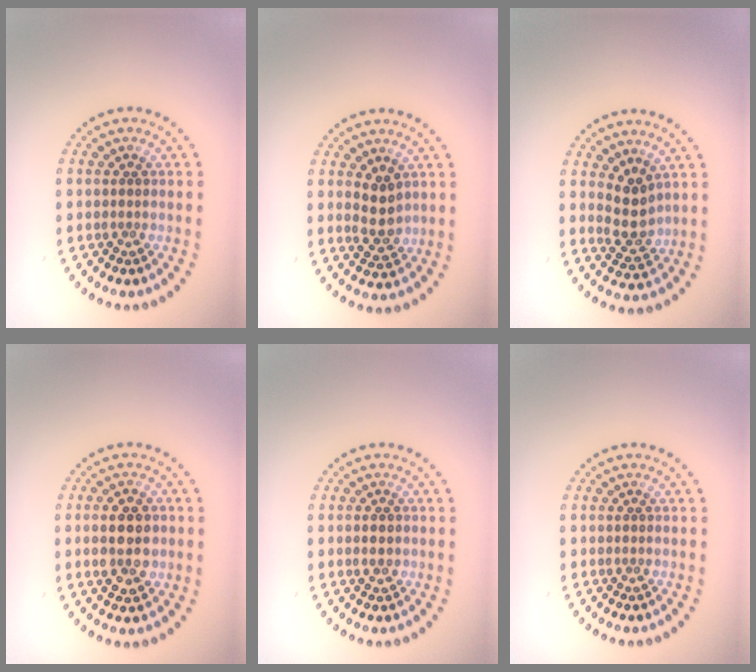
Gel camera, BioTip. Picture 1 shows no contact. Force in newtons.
{"total": 2.6, "press": 2.5, "slide": 0.8}
{"total": 2.8, "press": 2.6, "slide": 1.2}
{"total": 4.5, "press": 4.5, "slide": 0.2}
{"total": 1.5, "press": 1.5, "slide": 0.1}
{"total": 0.0}